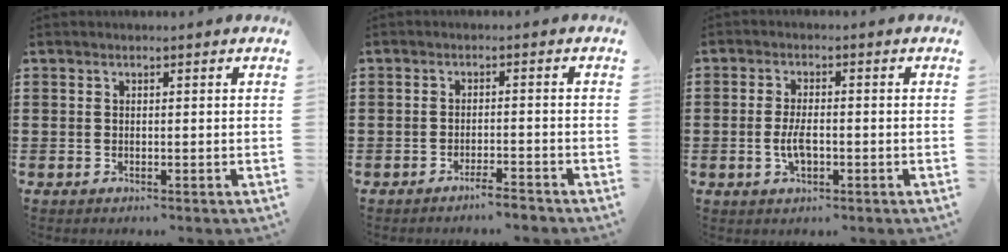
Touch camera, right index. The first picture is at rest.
{"total": 2.6, "force": [-2.4, -0.1, 1.1], "torque": [-0.020, -0.001, -0.045]}
{"total": 4.1, "force": [-0.9, 1.5, 3.7], "torque": [-0.081, -0.002, -0.019]}